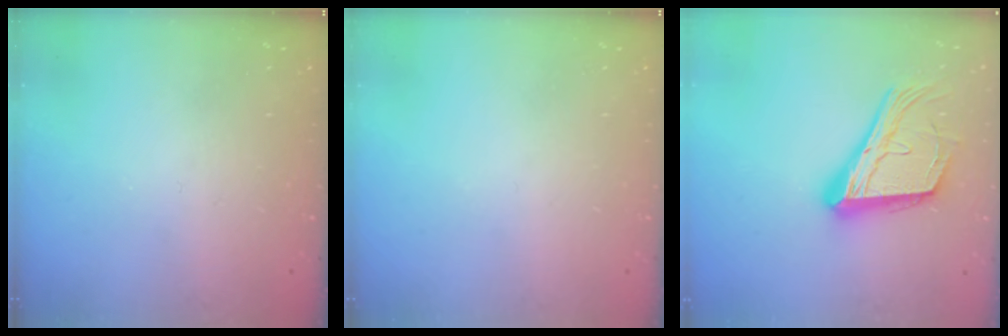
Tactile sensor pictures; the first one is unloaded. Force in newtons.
{"total": 0.0}
{"total": 21.0, "press": 20.9, "slide": 2.7}